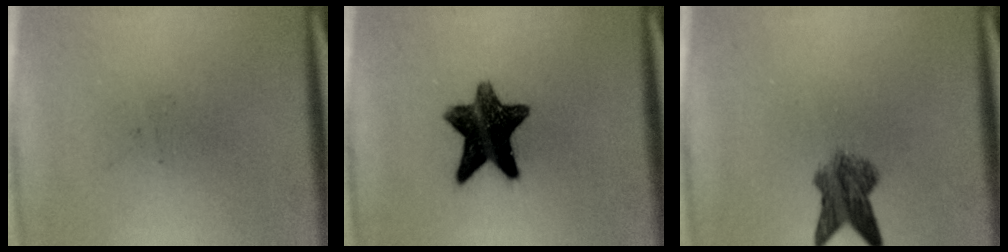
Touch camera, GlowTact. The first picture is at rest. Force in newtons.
{"total": 11.3}
{"total": 5.1}